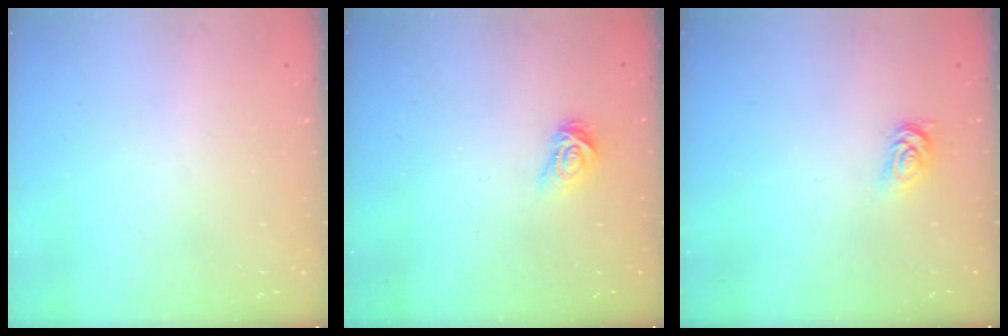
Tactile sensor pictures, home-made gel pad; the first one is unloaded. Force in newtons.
{"total": 4.5, "press": 4.5, "slide": 0.4}
{"total": 1.8, "press": 1.8, "slide": 0.3}